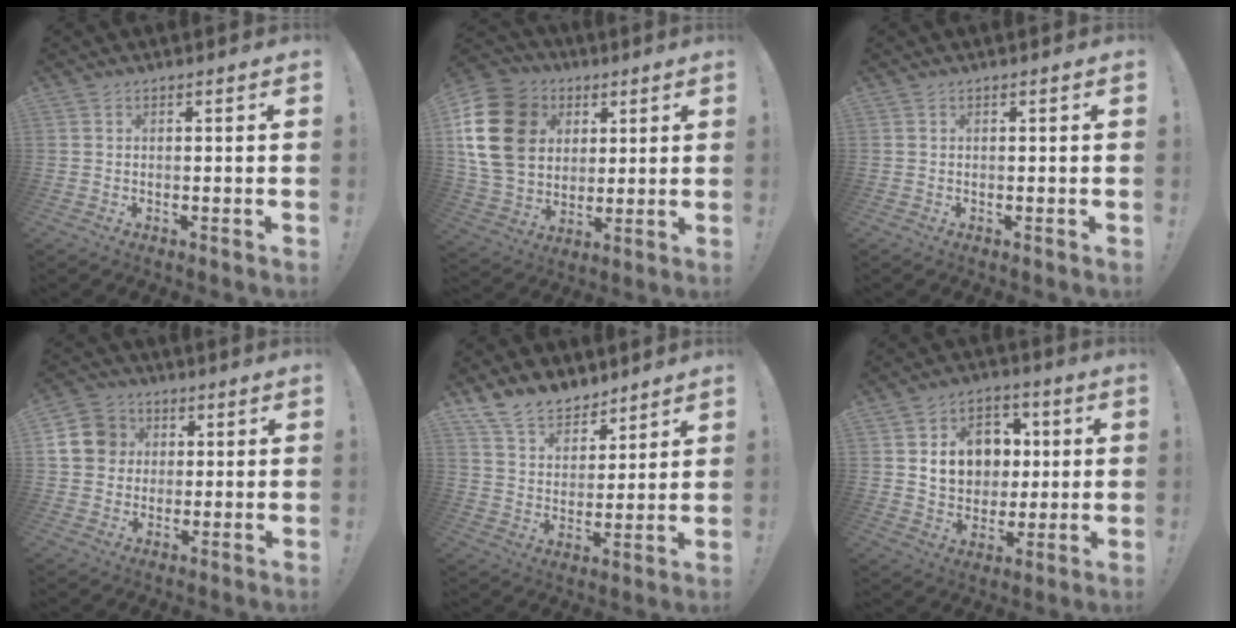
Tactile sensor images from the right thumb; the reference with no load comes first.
{"total": 20.5, "force": [5.3, 15.9, 11.8], "torque": [-0.216, -0.010, 0.110]}
{"total": 0.0}
{"total": 10.8, "force": [1.6, 10.2, 3.0], "torque": [-0.041, 0.003, 0.038]}
{"total": 12.3, "force": [10.0, 6.5, 3.0], "torque": [-0.069, -0.075, 0.195]}
{"total": 14.0, "force": [2.9, 11.9, 6.7], "torque": [-0.077, -0.008, 0.067]}